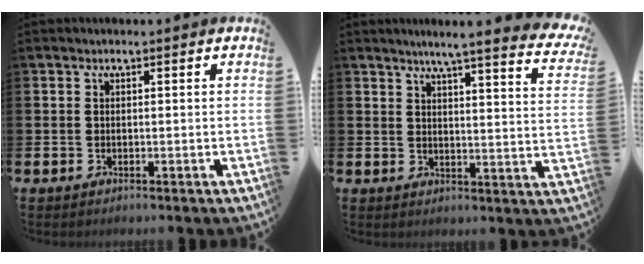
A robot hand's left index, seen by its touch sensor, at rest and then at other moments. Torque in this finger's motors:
{"motor_torque": [0.73, -1.39, 0.46, 0.14]}